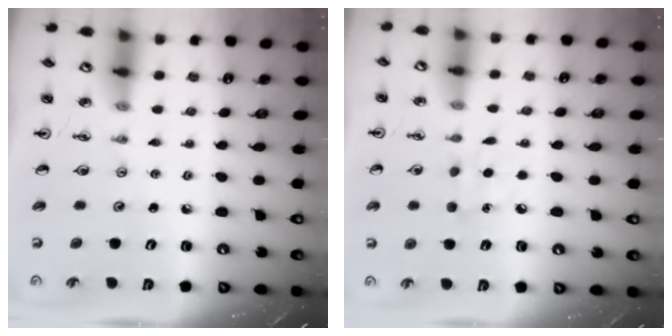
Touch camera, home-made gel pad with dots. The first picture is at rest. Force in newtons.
{"total": 6.3, "press": 6.2, "slide": 0.8}